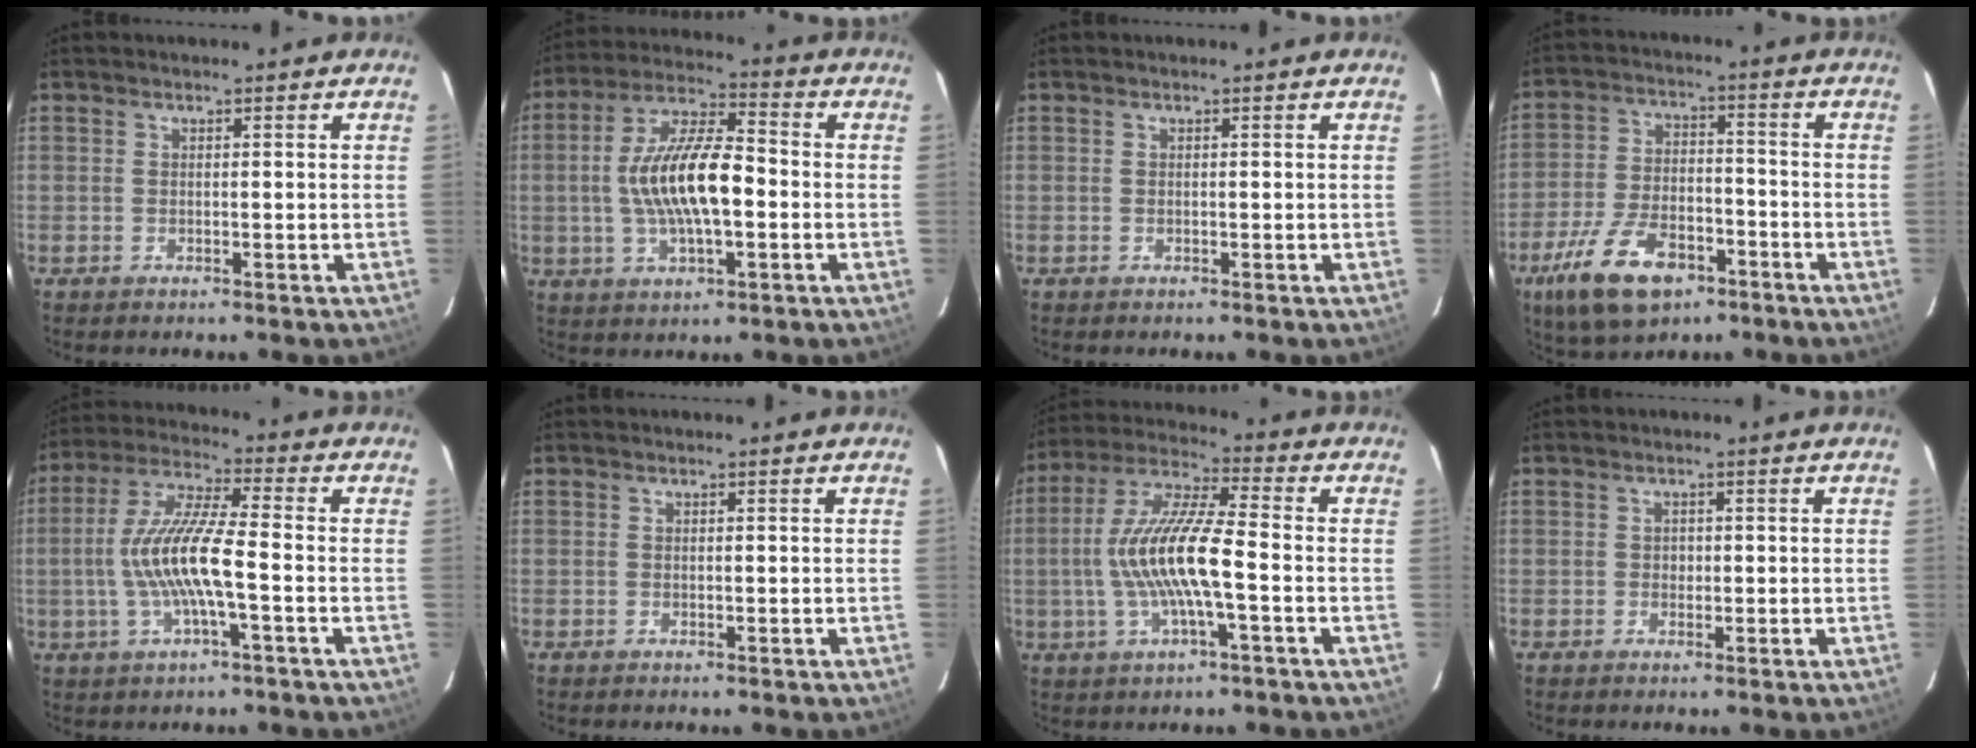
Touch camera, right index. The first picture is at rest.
{"total": 14.2, "force": [-1.4, 4.8, 13.3], "torque": [-0.258, 0.009, -0.027]}
{"total": 0.0}
{"total": 15.3, "force": [-9.0, 7.5, 9.9], "torque": [-0.216, -0.016, -0.154]}
{"total": 11.8, "force": [-2.3, 1.4, 11.5], "torque": [-0.236, 0.004, -0.045]}
{"total": 0.0}
{"total": 13.5, "force": [-2.3, 2.0, 13.2], "torque": [-0.266, 0.005, -0.046]}
{"total": 1.1, "force": [-0.2, 1.1, 0.2], "torque": [0.000, 0.001, -0.002]}